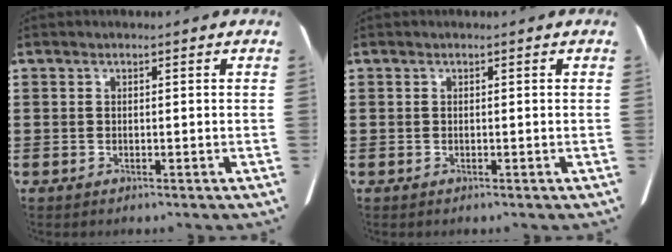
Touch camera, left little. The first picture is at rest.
{"total": 0.0}